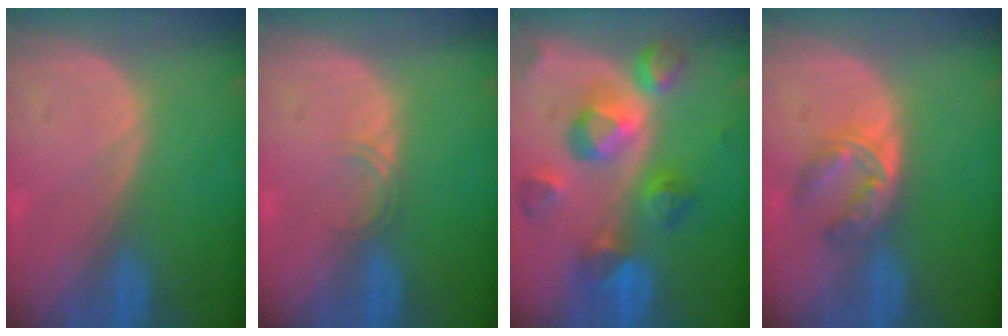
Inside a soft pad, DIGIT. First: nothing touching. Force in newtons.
{"total": 1.4, "press": 1.4, "slide": 0.2}
{"total": 10.4, "press": 9.3, "slide": 4.6}
{"total": 5.9, "press": 4.8, "slide": 3.4}